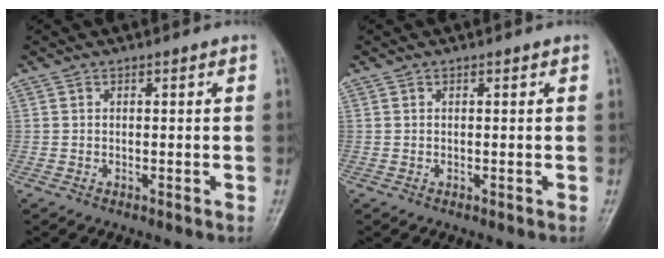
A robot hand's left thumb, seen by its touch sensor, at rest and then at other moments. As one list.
[{"total": 0.0}]